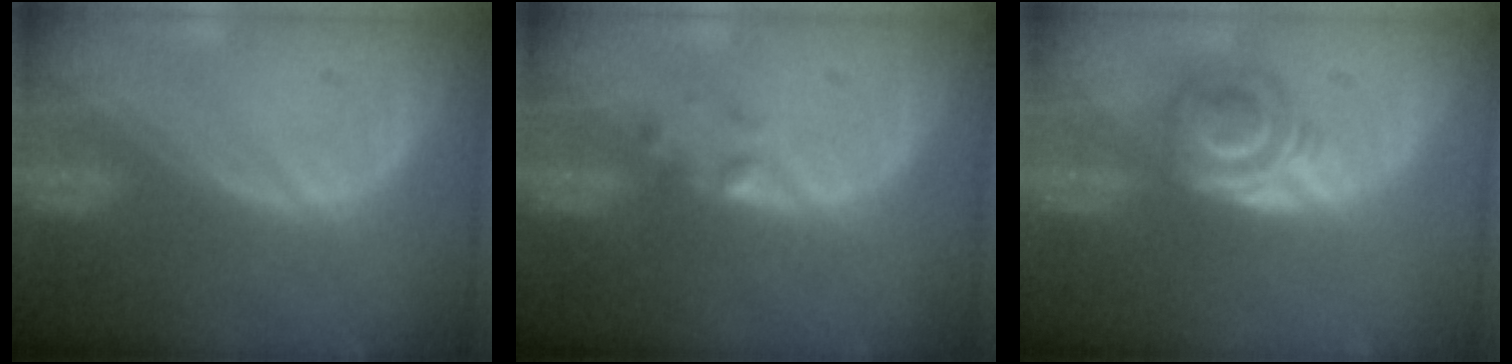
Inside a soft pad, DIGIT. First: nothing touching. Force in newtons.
{"total": 1.4, "press": 1.2, "slide": 0.7}
{"total": 6.1, "press": 5.1, "slide": 3.3}